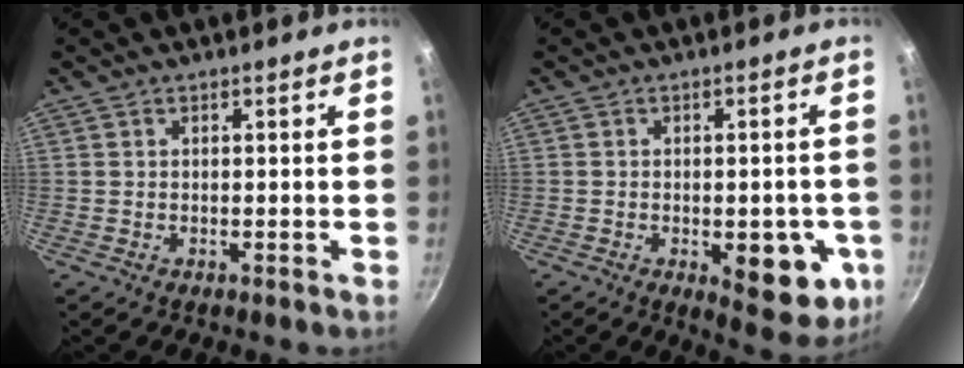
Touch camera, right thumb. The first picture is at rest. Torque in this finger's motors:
{"motor_torque": [-0.44, 0.48, 0.47, -0.16, 0.02]}